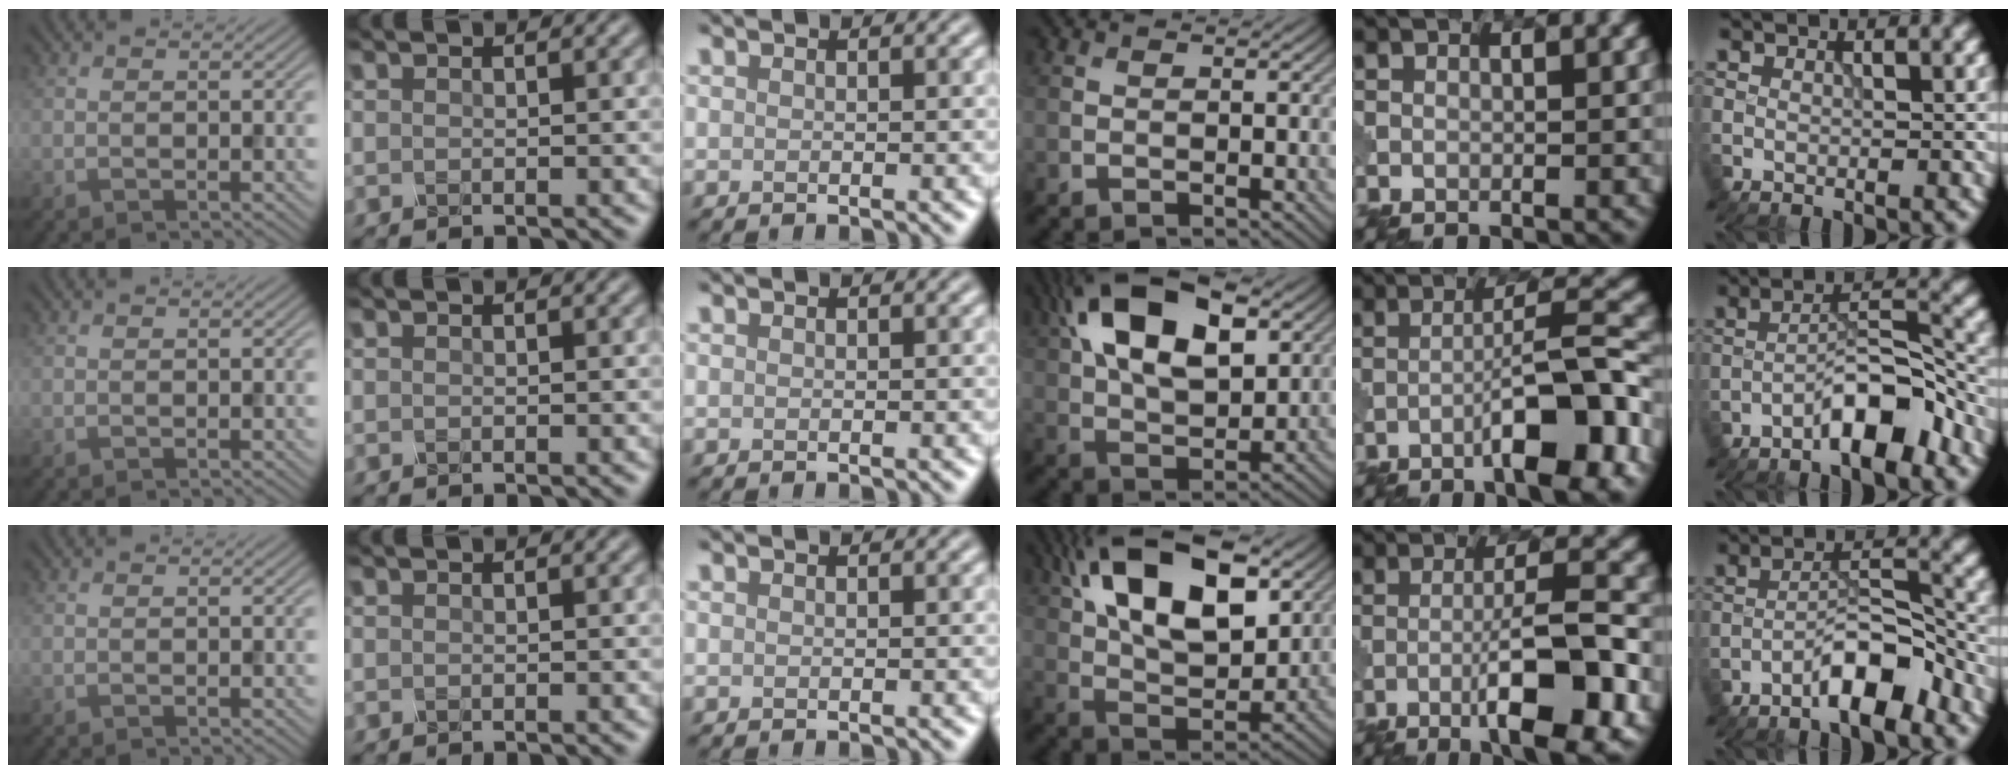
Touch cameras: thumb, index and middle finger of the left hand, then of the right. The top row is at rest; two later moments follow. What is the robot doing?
{"motion": "disassemble", "object": "glue stick"}